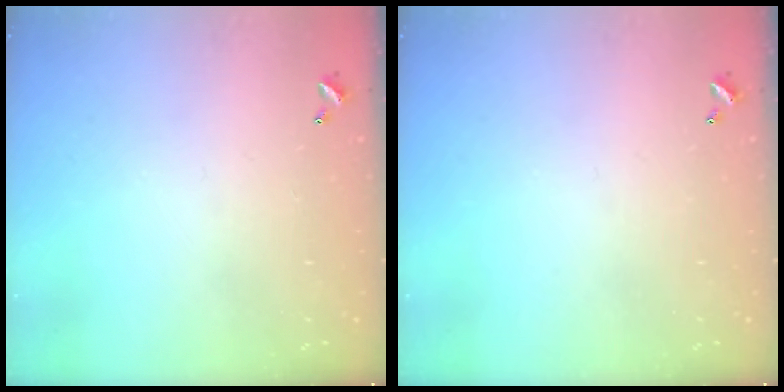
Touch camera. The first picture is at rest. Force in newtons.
{"total": 0.0}